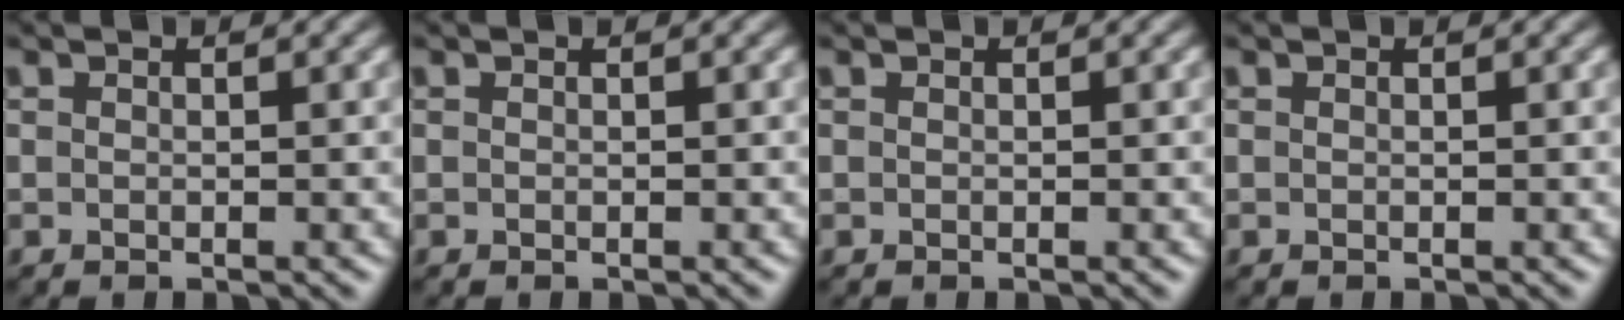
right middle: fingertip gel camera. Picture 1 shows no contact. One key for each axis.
{"total": 0.0}
{"total": 0.0}
{"total": 0.0}